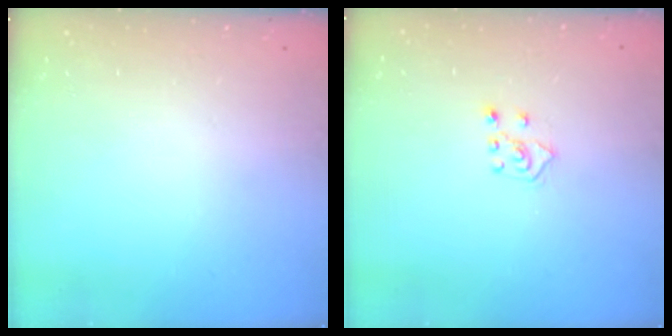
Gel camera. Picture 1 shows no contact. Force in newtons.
{"total": 5.0, "press": 4.9, "slide": 0.8}